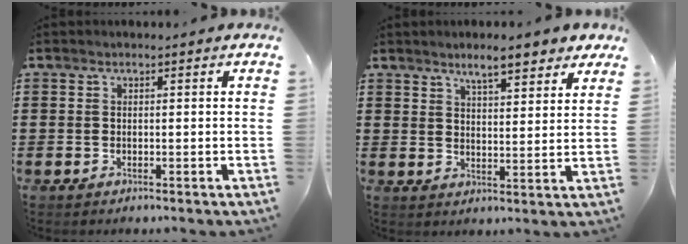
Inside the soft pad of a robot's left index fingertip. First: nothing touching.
{"total": 6.1, "force": [5.0, 1.2, 3.2], "torque": [-0.059, -0.012, 0.087]}